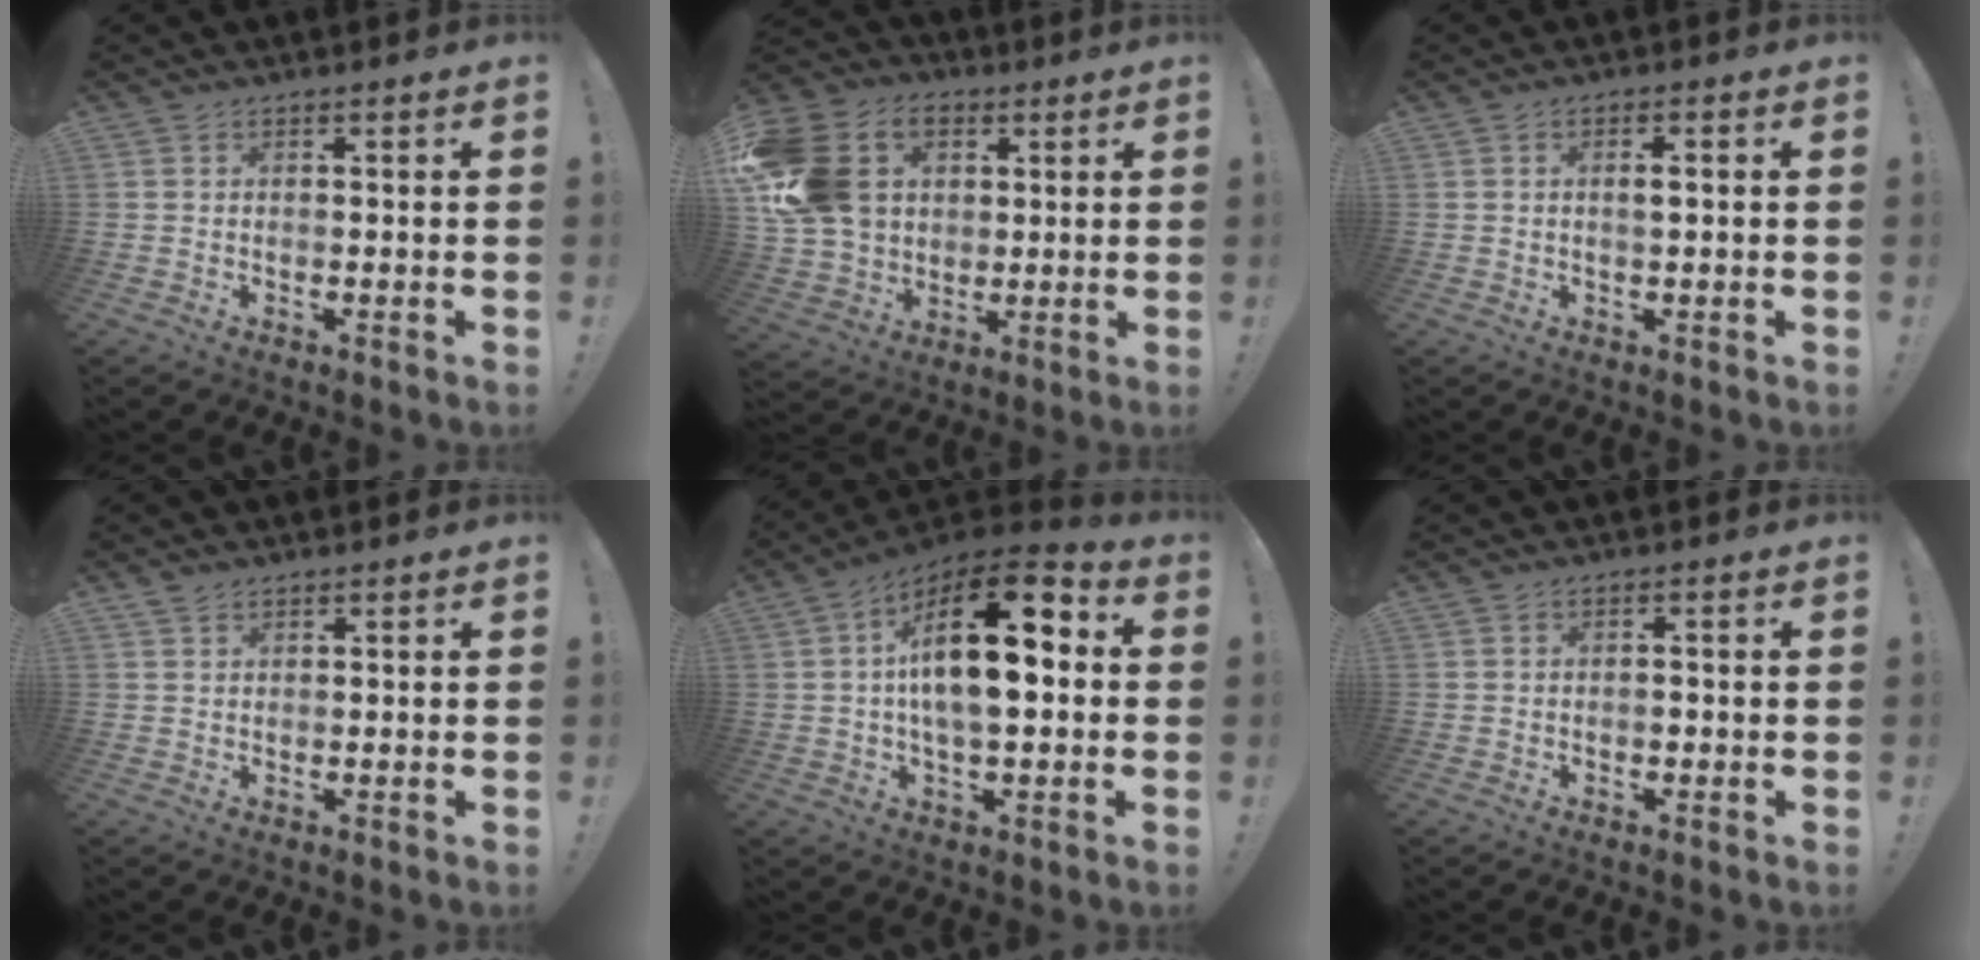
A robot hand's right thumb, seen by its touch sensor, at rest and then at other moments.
{"total": 21.3, "force": [5.2, 16.3, 12.6], "torque": [-0.233, -0.007, 0.106]}
{"total": 1.9, "force": [0.1, 0.4, 1.9], "torque": [-0.022, -0.002, -0.002]}
{"total": 1.5, "force": [1.3, 0.7, 0.4], "torque": [-0.008, -0.004, 0.024]}
{"total": 19.1, "force": [3.0, 8.3, 17.0], "torque": [-0.282, -0.009, 0.040]}
{"total": 0.7, "force": [-0.3, 0.6, 0.2], "torque": [-0.004, 0.003, -0.005]}